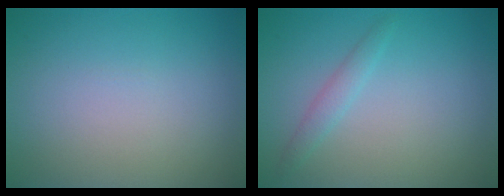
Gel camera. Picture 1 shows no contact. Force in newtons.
{"total": 1.3, "press": 1.3, "slide": 0.1}